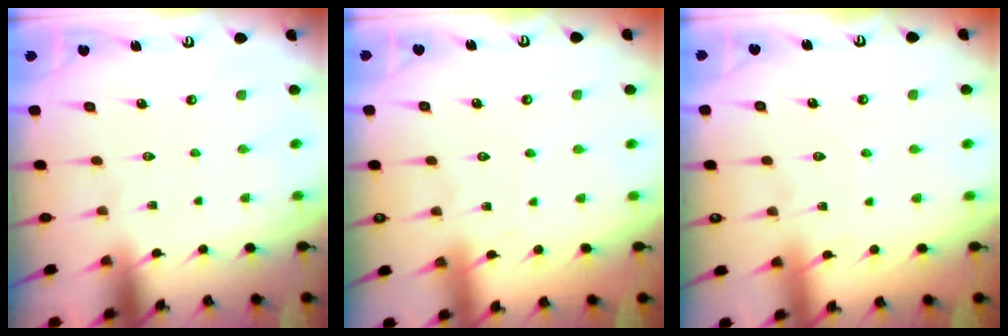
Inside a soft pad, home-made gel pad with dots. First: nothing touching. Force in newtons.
{"total": 5.2, "press": 5.1, "slide": 0.7}
{"total": 2.8, "press": 2.8, "slide": 0.4}